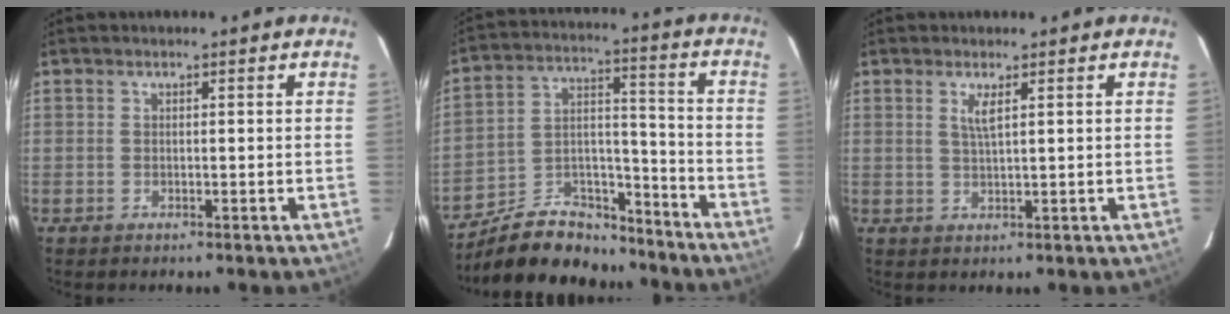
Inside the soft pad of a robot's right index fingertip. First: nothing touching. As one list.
[{"total": 16.1, "force": [-12.9, 7.4, 6.1], "torque": [-0.124, 0.047, -0.200]}, {"total": 2.3, "force": [1.1, 0.1, 2.0], "torque": [-0.039, -0.003, 0.020]}]